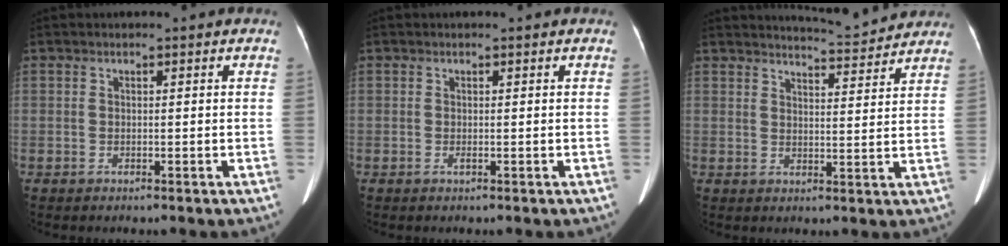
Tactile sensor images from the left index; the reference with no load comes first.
{"total": 1.2, "force": [-1.2, 0.0, 0.1], "torque": [-0.006, 0.000, -0.014]}
{"total": 6.8, "force": [6.8, 0.4, 0.8], "torque": [-0.018, 0.001, 0.085]}